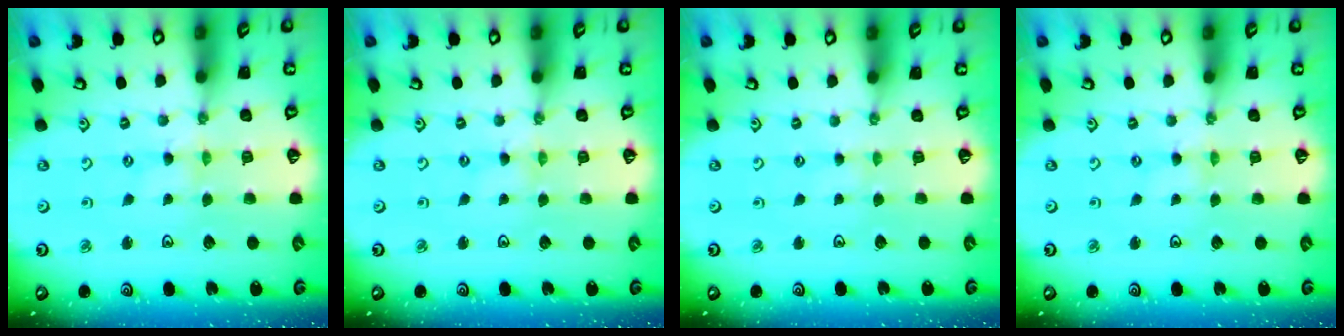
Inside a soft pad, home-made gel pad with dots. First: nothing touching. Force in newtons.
{"total": 0.0}
{"total": 0.0}
{"total": 0.0}